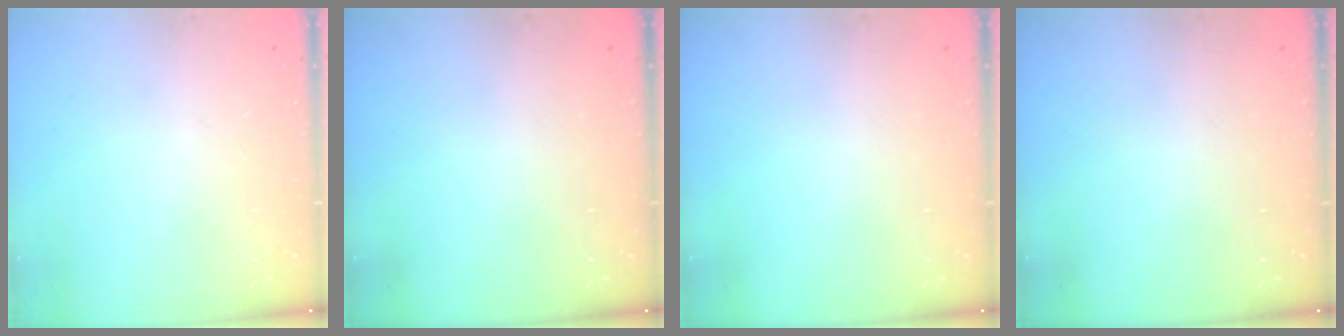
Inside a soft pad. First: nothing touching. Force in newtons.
{"total": 0.0}
{"total": 0.0}
{"total": 0.0}